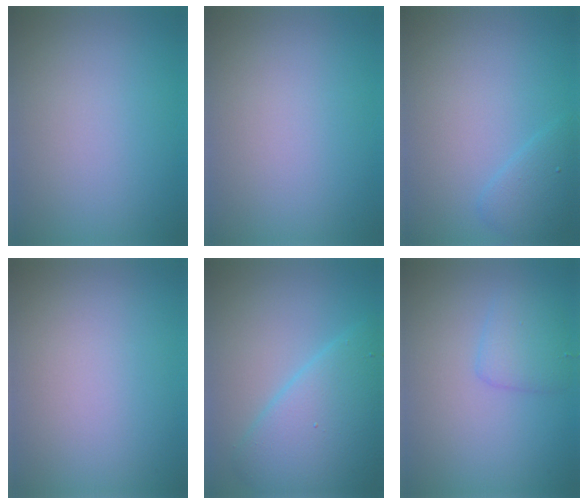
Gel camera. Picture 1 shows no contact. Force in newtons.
{"total": 0.0}
{"total": 1.8, "press": 1.8, "slide": 0.1}
{"total": 0.0}
{"total": 7.2, "press": 7.2, "slide": 0.2}
{"total": 2.2, "press": 2.2, "slide": 0.2}